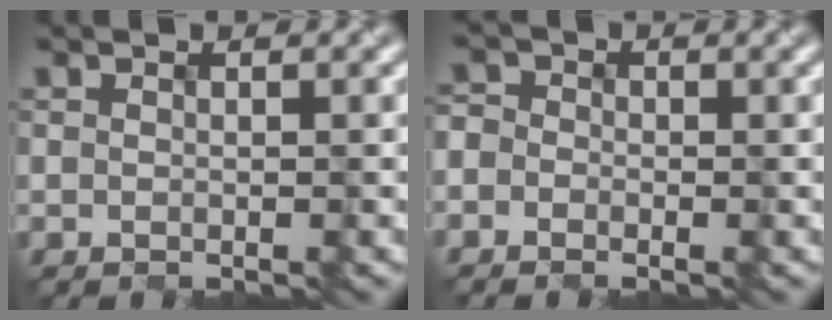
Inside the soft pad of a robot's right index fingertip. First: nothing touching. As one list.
[{"total": 1.6, "force": [-1.4, 0.6, -0.5], "torque": [0.018, -0.005, -0.016]}]